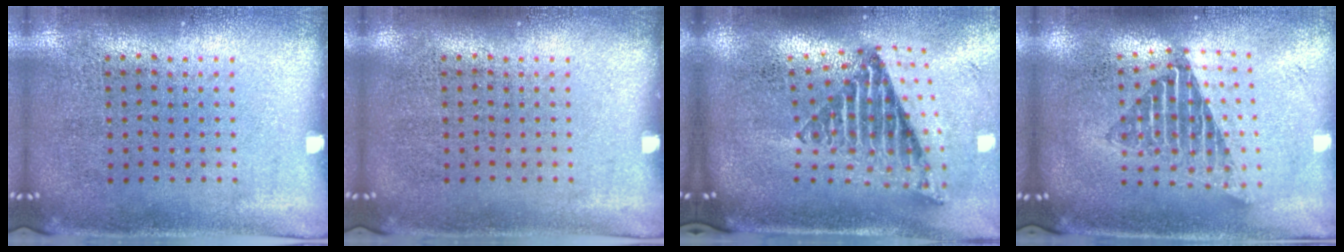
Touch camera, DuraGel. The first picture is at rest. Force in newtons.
{"total": 0.0}
{"total": 2.7, "press": 1.7, "slide": 2.0}
{"total": 1.8, "press": 1.4, "slide": 1.0}